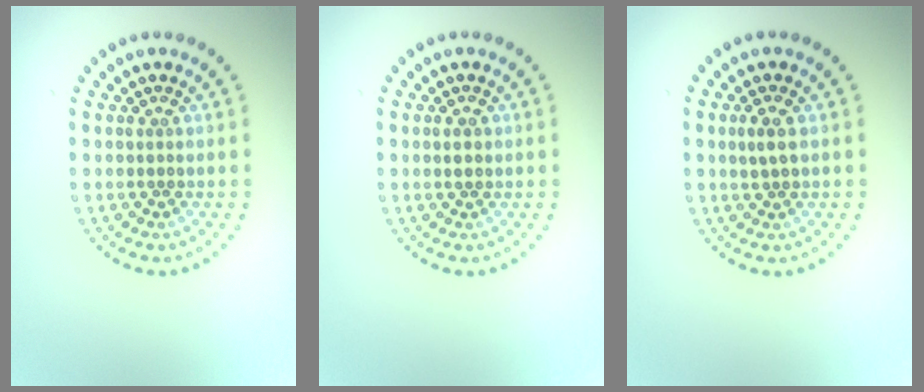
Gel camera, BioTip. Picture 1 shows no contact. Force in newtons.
{"total": 1.0, "press": 1.0, "slide": 0.3}
{"total": 1.6, "press": 1.5, "slide": 0.7}